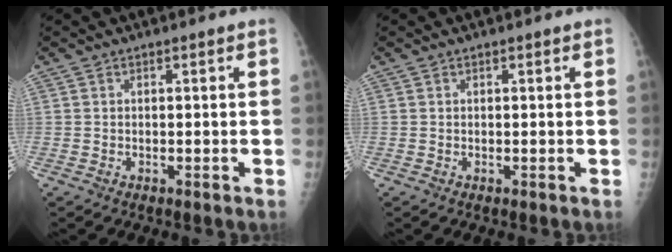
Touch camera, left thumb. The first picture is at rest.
{"total": 0.0}